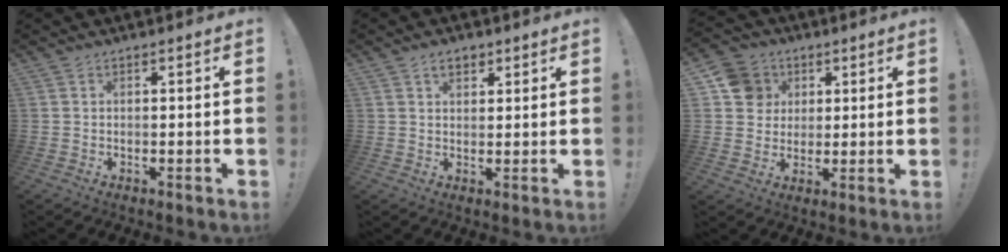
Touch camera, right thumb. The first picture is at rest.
{"total": 3.9, "force": [2.2, 2.4, 2.1], "torque": [-0.030, -0.002, 0.038]}
{"total": 10.3, "force": [3.5, 9.3, 2.8], "torque": [-0.040, -0.010, 0.073]}